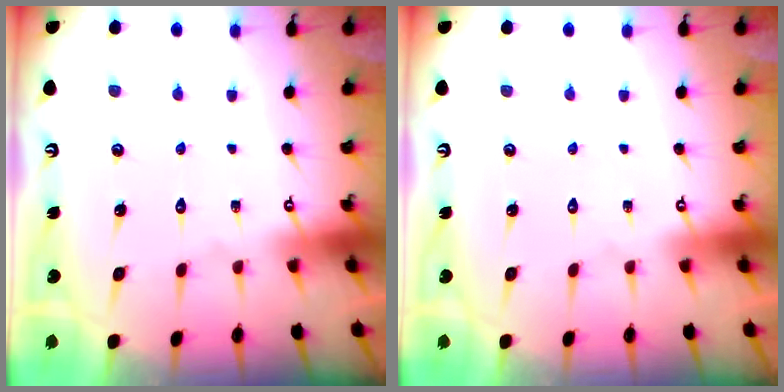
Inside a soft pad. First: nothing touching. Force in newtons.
{"total": 0.0}